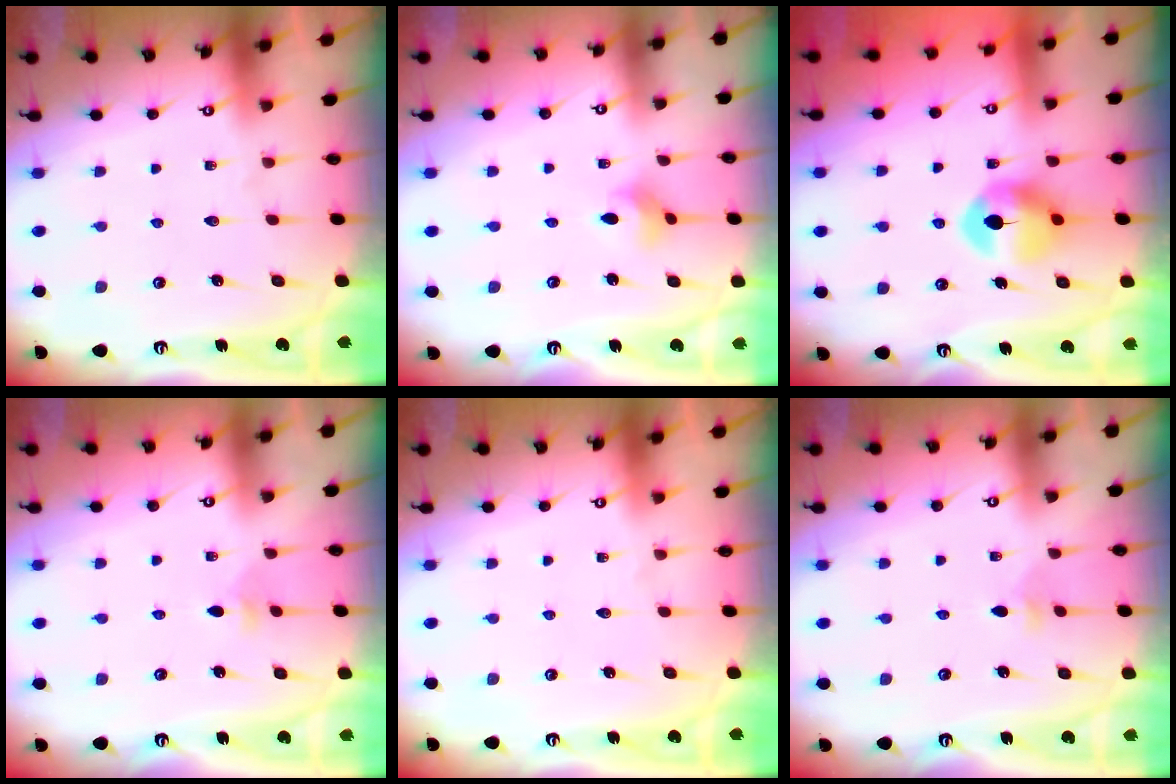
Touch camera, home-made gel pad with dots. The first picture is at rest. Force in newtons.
{"total": 2.7, "press": 2.6, "slide": 0.5}
{"total": 9.8, "press": 9.8, "slide": 0.1}
{"total": 2.8, "press": 2.7, "slide": 0.8}
{"total": 0.0}
{"total": 2.8, "press": 2.7, "slide": 0.8}